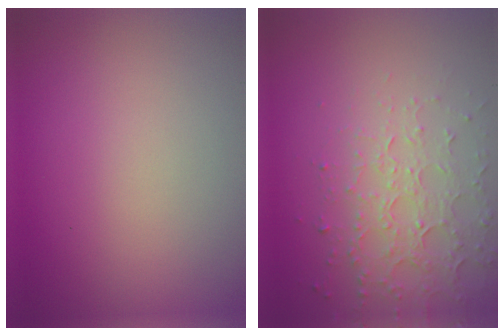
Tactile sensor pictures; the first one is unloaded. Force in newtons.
{"total": 4.6, "press": 3.4, "slide": 3.1}